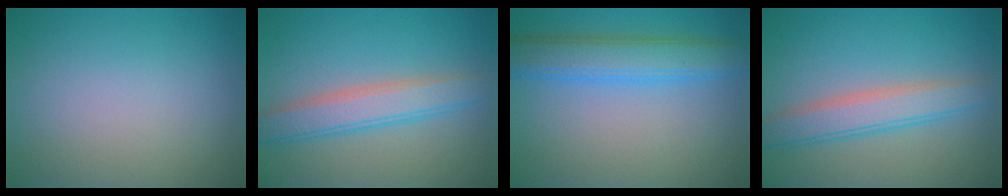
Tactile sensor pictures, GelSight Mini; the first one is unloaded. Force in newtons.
{"total": 4.1, "press": 4.1, "slide": 0.2}
{"total": 5.2, "press": 5.2, "slide": 0.1}
{"total": 4.2, "press": 4.2, "slide": 0.2}